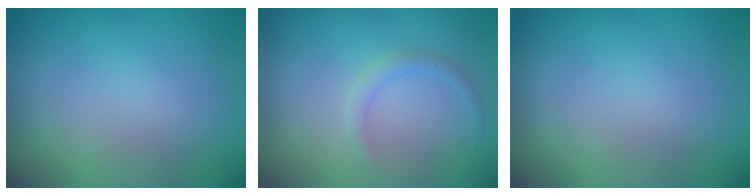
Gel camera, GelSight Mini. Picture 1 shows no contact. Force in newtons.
{"total": 1.1, "press": 1.1, "slide": 0.0}
{"total": 0.0}